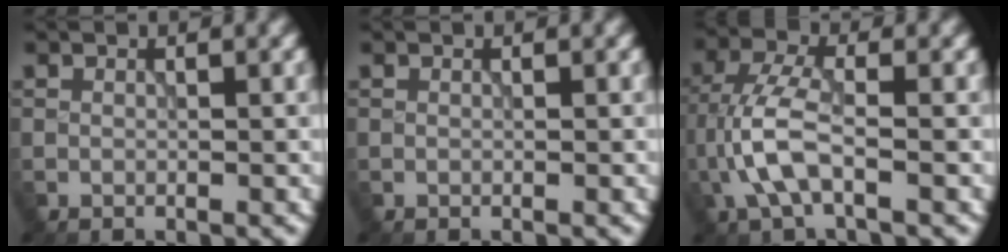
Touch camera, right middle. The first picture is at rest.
{"total": 0.0}
{"total": 4.8, "force": [-1.6, 1.8, 4.1], "torque": [-0.096, 0.009, -0.037]}